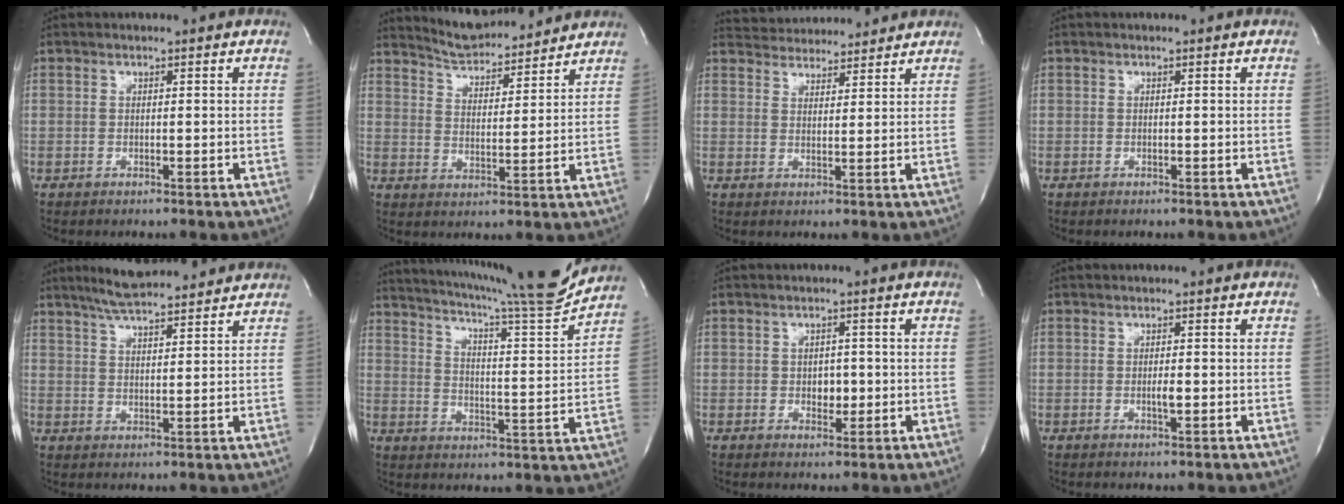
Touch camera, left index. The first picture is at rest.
{"total": 10.3, "force": [10.0, 1.4, 2.2], "torque": [-0.041, 0.008, 0.160]}
{"total": 9.0, "force": [8.7, 1.9, 1.5], "torque": [-0.026, 0.023, 0.127]}
{"total": 0.0}
{"total": 11.5, "force": [10.2, 1.3, 5.2], "torque": [-0.089, 0.020, 0.152]}
{"total": 17.3, "force": [15.7, -0.9, 7.1], "torque": [-0.125, -0.045, 0.218]}
{"total": 2.3, "force": [-0.3, 1.5, 1.7], "torque": [-0.023, 0.000, -0.001]}
{"total": 1.4, "force": [-0.4, 0.2, 1.3], "torque": [-0.026, -0.003, -0.004]}